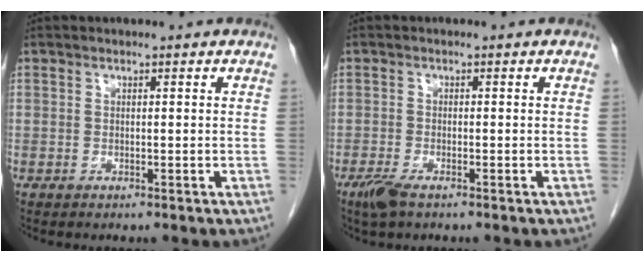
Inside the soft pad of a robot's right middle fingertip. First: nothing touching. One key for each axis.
{"total": 2.8, "fx": -1.9, "fy": 0.7, "fz": 1.9, "tx": -0.046, "ty": -0.006, "tz": -0.036}